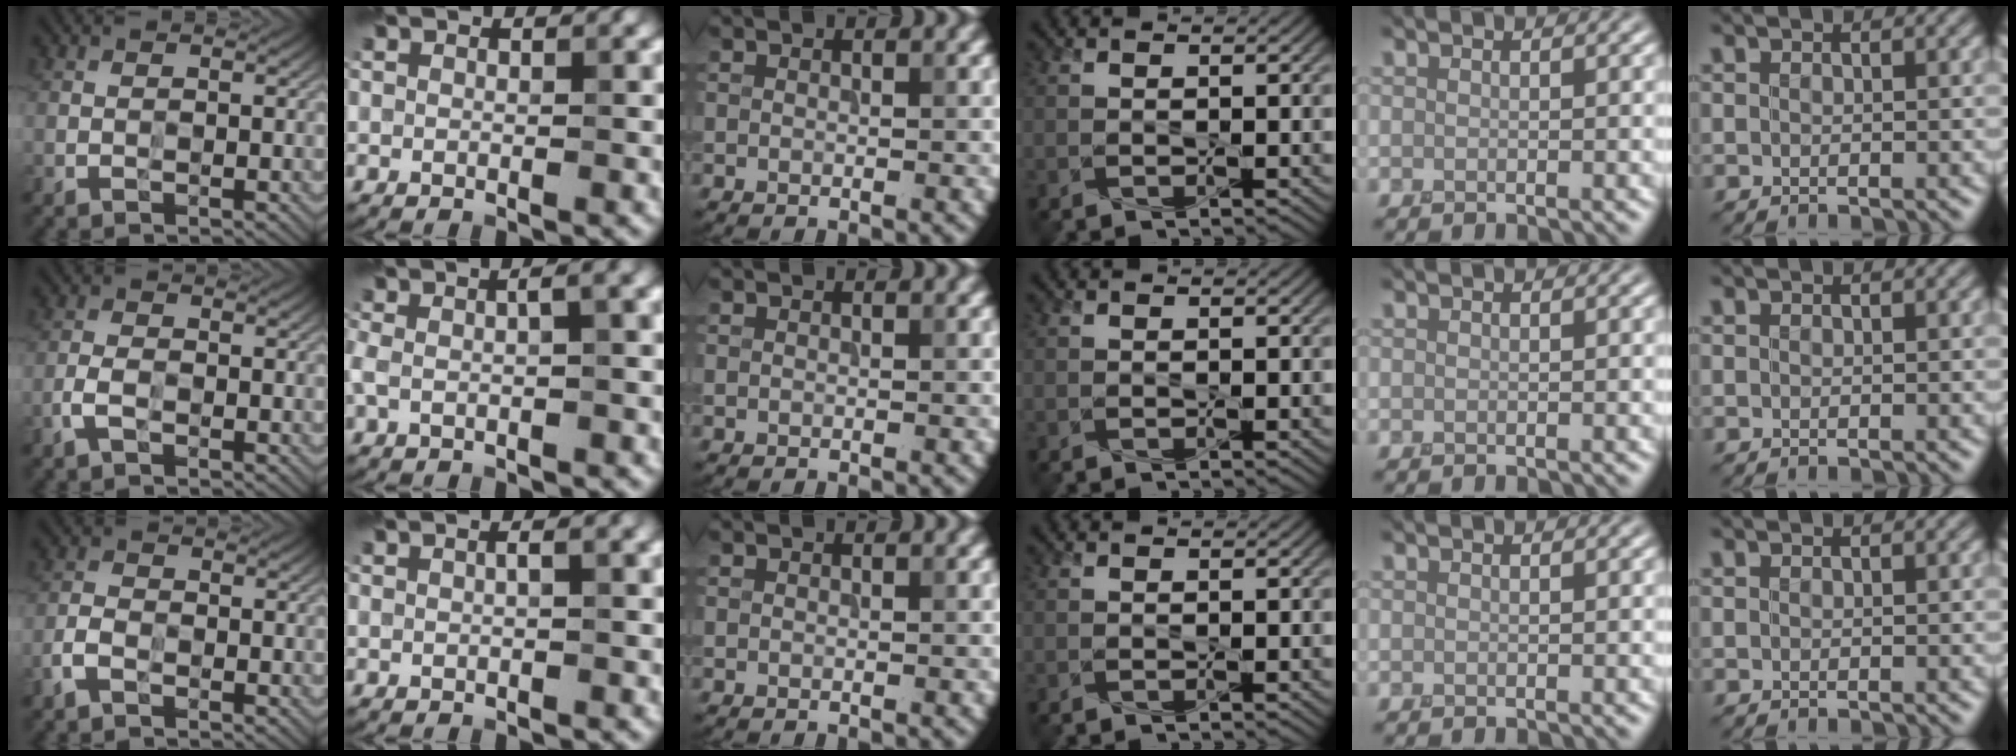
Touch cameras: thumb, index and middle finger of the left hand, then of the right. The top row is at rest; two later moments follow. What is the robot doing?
{"motion": "screw", "object": "toothpaste"}